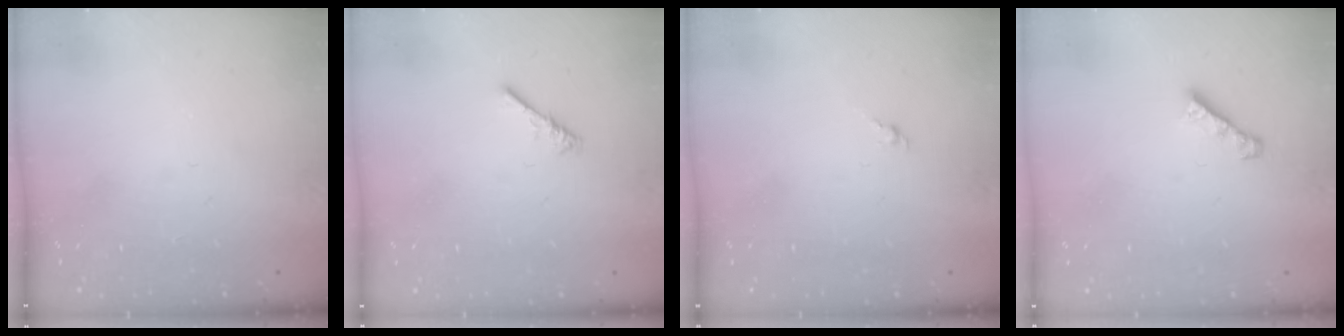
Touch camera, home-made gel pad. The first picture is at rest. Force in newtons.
{"total": 0.9, "press": 0.9, "slide": 0.3}
{"total": 1.4, "press": 1.2, "slide": 0.6}
{"total": 3.0, "press": 3.0, "slide": 0.3}